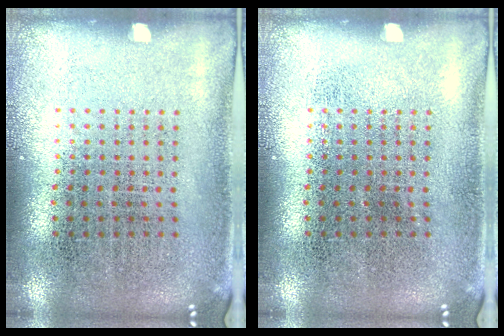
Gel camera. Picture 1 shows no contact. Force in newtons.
{"total": 0.0}